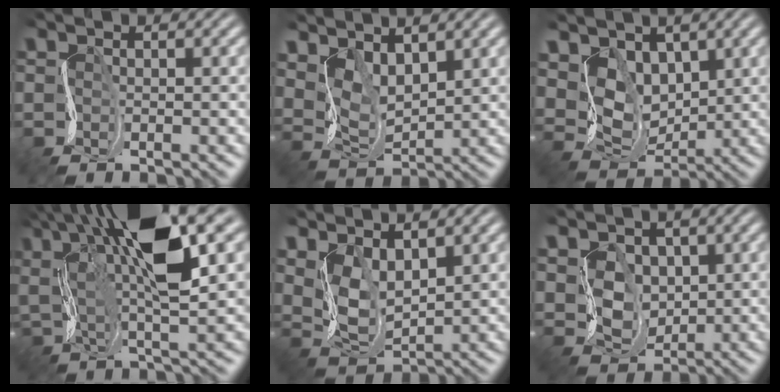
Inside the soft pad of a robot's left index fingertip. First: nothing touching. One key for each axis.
{"total": 4.7, "fx": 3.4, "fy": 2.3, "fz": 2.2, "tx": -0.057, "ty": -0.001, "tz": 0.071}
{"total": 5.5, "fx": 3.0, "fy": 3.9, "fz": 2.3, "tx": -0.060, "ty": -0.006, "tz": 0.058}
{"total": 12.4, "fx": 6.1, "fy": 3.5, "fz": 10.2, "tx": -0.175, "ty": 0.024, "tz": 0.102}
{"total": 4.7, "fx": 3.0, "fy": 2.3, "fz": 2.7, "tx": -0.067, "ty": 0.000, "tz": 0.065}
{"total": 3.8, "fx": 1.9, "fy": 3.0, "fz": 1.3, "tx": -0.049, "ty": -0.002, "tz": 0.045}